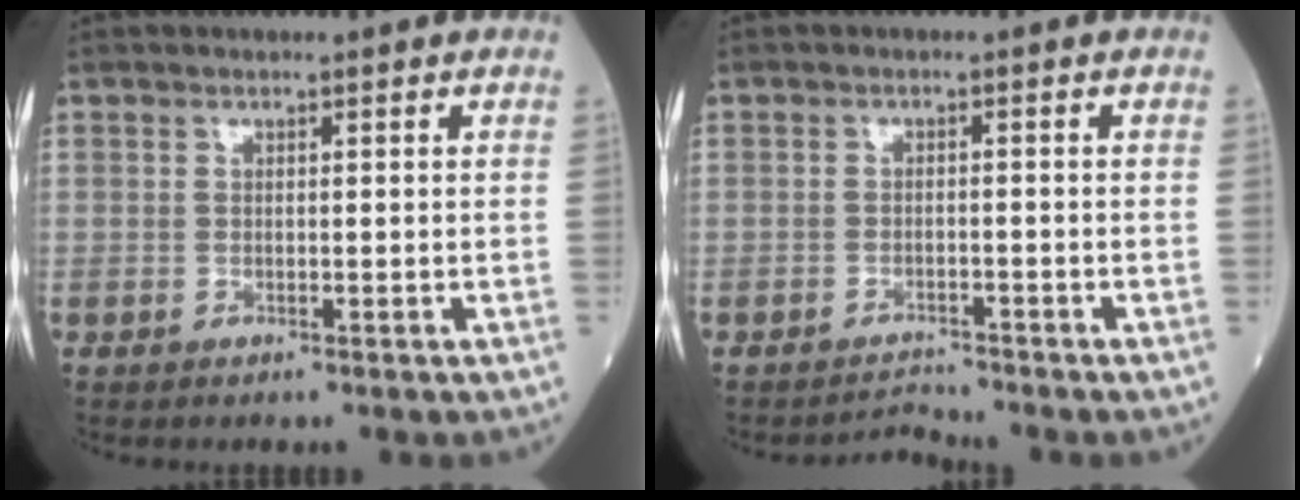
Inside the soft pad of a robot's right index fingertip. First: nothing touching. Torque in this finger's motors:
{"motor_torque": [-0.15, 0.03, -0.11, 0.00]}